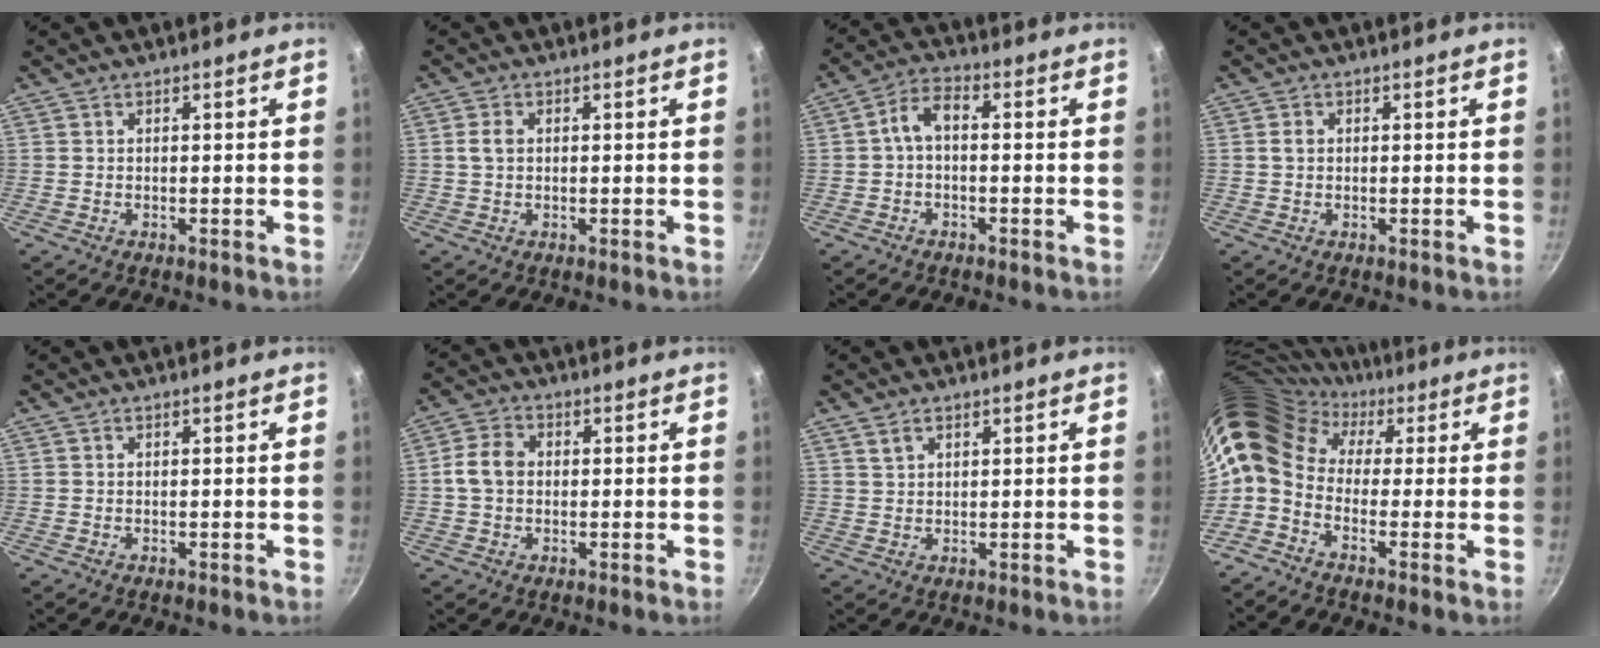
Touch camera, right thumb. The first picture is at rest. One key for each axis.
{"total": 2.5, "fx": 0.3, "fy": 1.7, "fz": 1.7, "tx": -0.033, "ty": 0.006, "tz": 0.004}
{"total": 4.7, "fx": -0.8, "fy": 2.6, "fz": 3.8, "tx": -0.074, "ty": 0.028, "tz": -0.021}
{"total": 1.4, "fx": 0.2, "fy": 1.1, "fz": 0.8, "tx": -0.013, "ty": 0.005, "tz": 0.002}
{"total": 0.0}
{"total": 5.7, "fx": 0.1, "fy": 4.4, "fz": 3.6, "tx": -0.060, "ty": 0.015, "tz": -0.008}
{"total": 2.2, "fx": 1.4, "fy": 1.2, "fz": 1.1, "tx": -0.012, "ty": -0.003, "tz": 0.029}
{"total": 13.8, "fx": 1.8, "fy": 10.2, "fz": 9.1, "tx": -0.165, "ty": 0.036, "tz": 0.009}